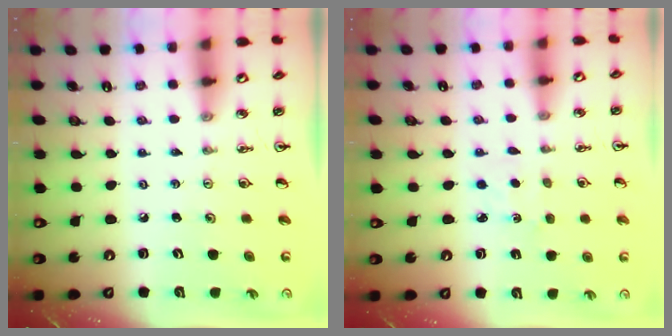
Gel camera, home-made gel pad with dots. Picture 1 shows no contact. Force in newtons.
{"total": 1.6, "press": 1.6, "slide": 0.3}